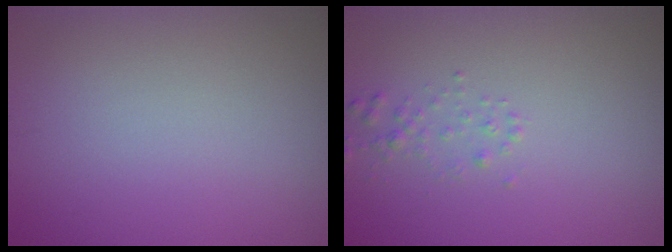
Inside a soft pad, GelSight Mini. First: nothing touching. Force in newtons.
{"total": 0.9, "press": 0.9, "slide": 0.0}